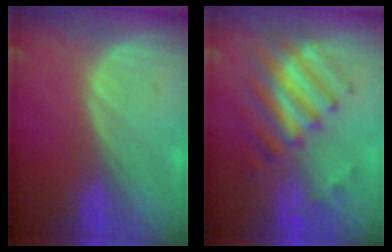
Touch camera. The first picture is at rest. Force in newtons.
{"total": 8.0, "press": 7.7, "slide": 2.2}